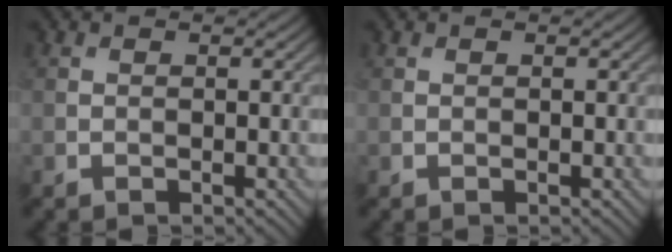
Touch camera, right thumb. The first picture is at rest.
{"total": 0.0}